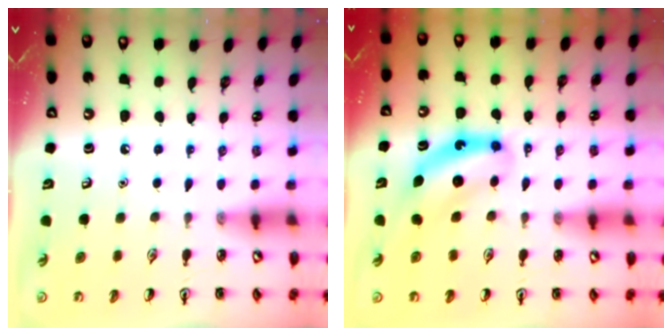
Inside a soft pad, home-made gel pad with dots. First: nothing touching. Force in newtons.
{"total": 8.0, "press": 7.8, "slide": 1.9}